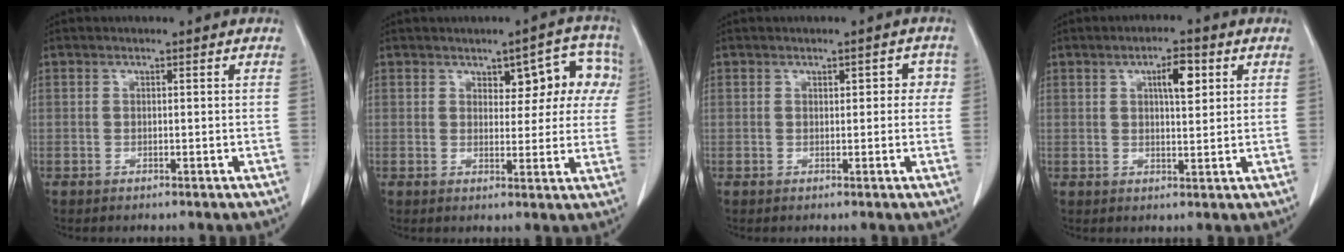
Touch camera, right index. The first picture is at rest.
{"total": 7.4, "force": [2.8, 3.6, 5.9], "torque": [-0.051, 0.026, 0.033]}
{"total": 2.9, "force": [0.7, 1.5, 2.4], "torque": [-0.023, 0.017, 0.007]}
{"total": 4.8, "force": [1.9, 1.3, 4.2], "torque": [-0.070, 0.004, 0.030]}